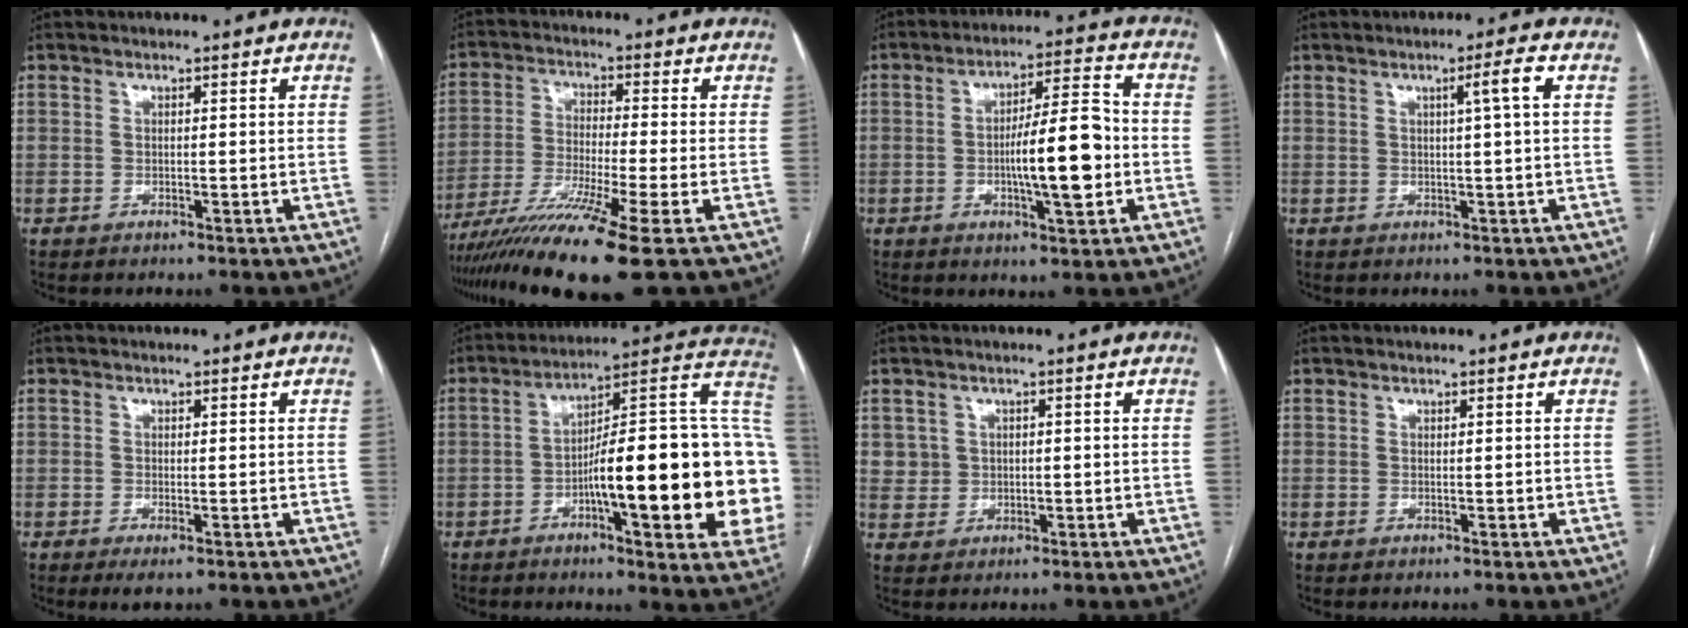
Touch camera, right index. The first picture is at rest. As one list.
[{"total": 12.8, "force": [-8.6, -1.7, 9.3], "torque": [-0.178, -0.035, -0.151]}, {"total": 11.3, "force": [-2.0, 1.9, 11.0], "torque": [-0.181, 0.010, -0.031]}, {"total": 3.2, "force": [0.8, -0.9, 3.0], "torque": [-0.048, 0.002, 0.013]}, {"total": 2.1, "force": [-1.5, 0.4, 1.5], "torque": [-0.019, -0.004, -0.020]}, {"total": 28.1, "force": [-4.1, 3.9, 27.5], "torque": [-0.303, 0.018, -0.061]}, {"total": 2.8, "force": [0.6, 2.8, 0.1], "torque": [0.004, 0.009, 0.014]}, {"total": 0.0}]